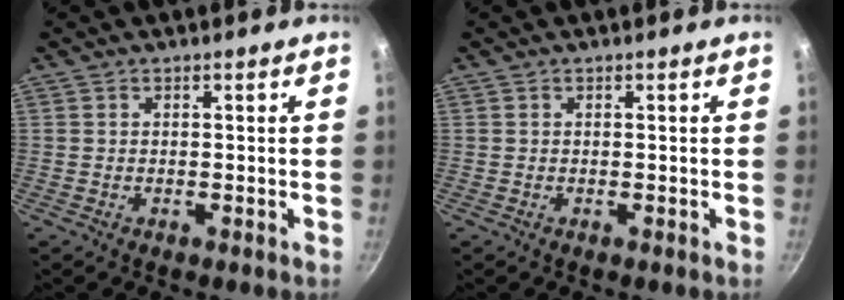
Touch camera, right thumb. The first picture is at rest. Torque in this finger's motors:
{"motor_torque": [-0.02, 0.02, 0.00, 0.00, 0.00]}